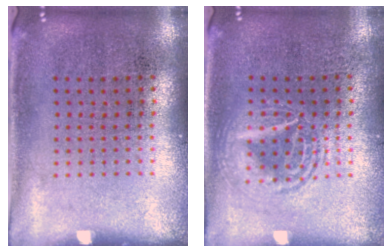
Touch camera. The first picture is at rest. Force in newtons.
{"total": 2.8, "press": 2.8, "slide": 0.3}